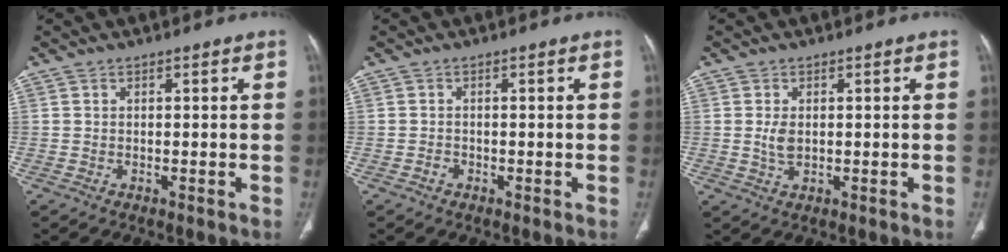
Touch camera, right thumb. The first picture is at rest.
{"total": 0.9, "force": [-0.5, 0.6, 0.3], "torque": [-0.003, 0.004, -0.013]}
{"total": 2.7, "force": [0.2, 1.6, 2.2], "torque": [-0.047, -0.005, 0.006]}